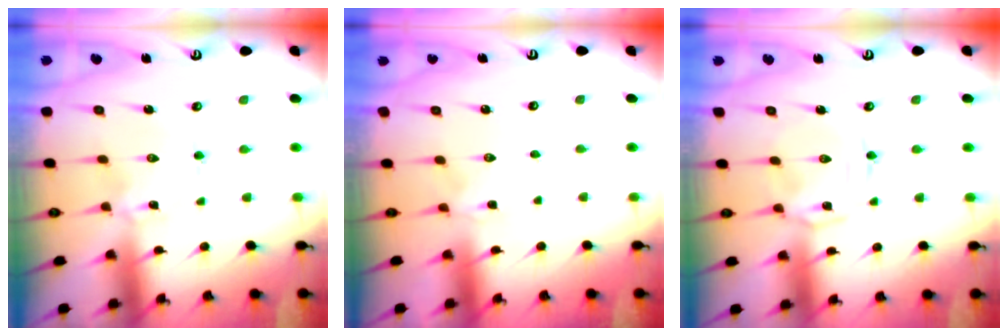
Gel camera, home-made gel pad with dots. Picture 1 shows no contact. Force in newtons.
{"total": 1.6, "press": 1.6, "slide": 0.3}
{"total": 1.6, "press": 1.5, "slide": 0.6}